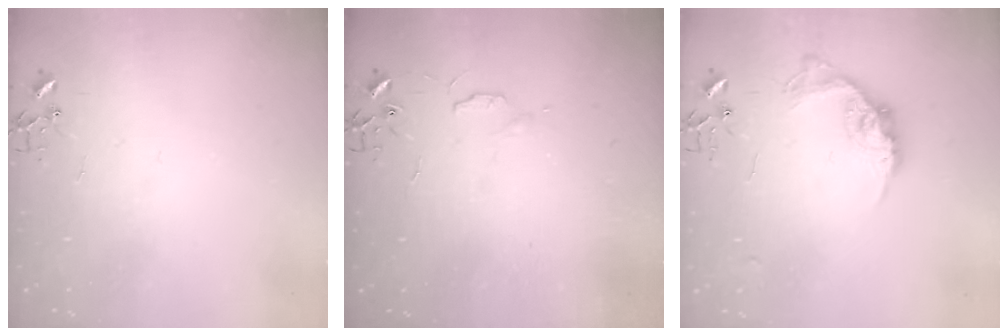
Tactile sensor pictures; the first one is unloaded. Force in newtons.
{"total": 4.6, "press": 4.6, "slide": 0.7}
{"total": 12.6, "press": 12.6, "slide": 0.5}